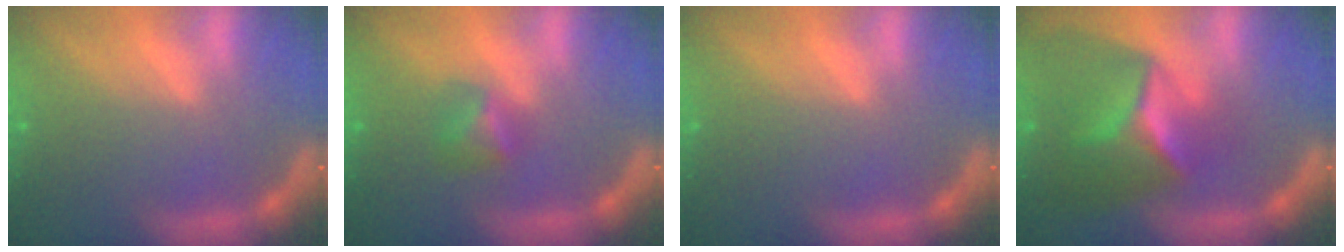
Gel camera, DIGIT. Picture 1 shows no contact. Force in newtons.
{"total": 2.4}
{"total": 0.0}
{"total": 8.9}